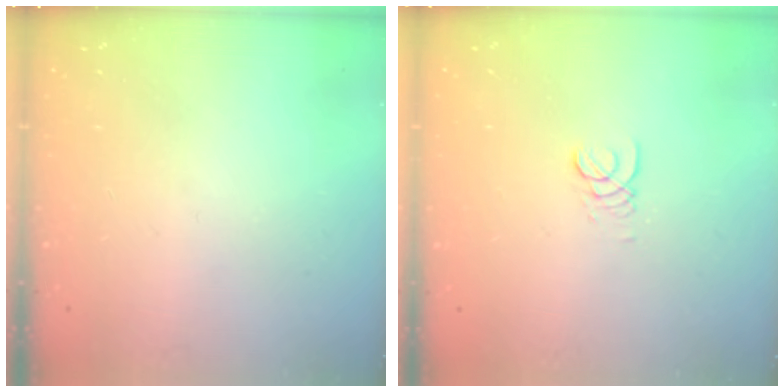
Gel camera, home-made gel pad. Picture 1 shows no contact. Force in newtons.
{"total": 1.4, "press": 1.4, "slide": 0.2}